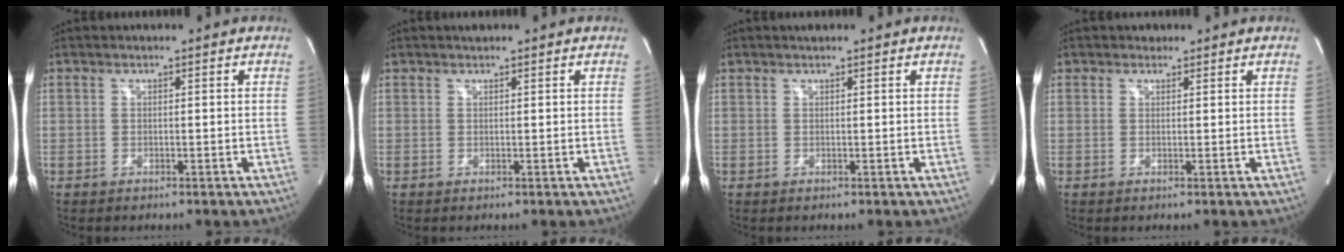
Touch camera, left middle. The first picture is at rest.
{"total": 0.9, "force": [0.8, 0.3, 0.3], "torque": [-0.015, 0.010, 0.016]}
{"total": 0.9, "force": [0.8, 0.2, 0.3], "torque": [-0.017, 0.011, 0.016]}
{"total": 1.2, "force": [0.9, 0.8, 0.0], "torque": [0.002, 0.003, 0.009]}